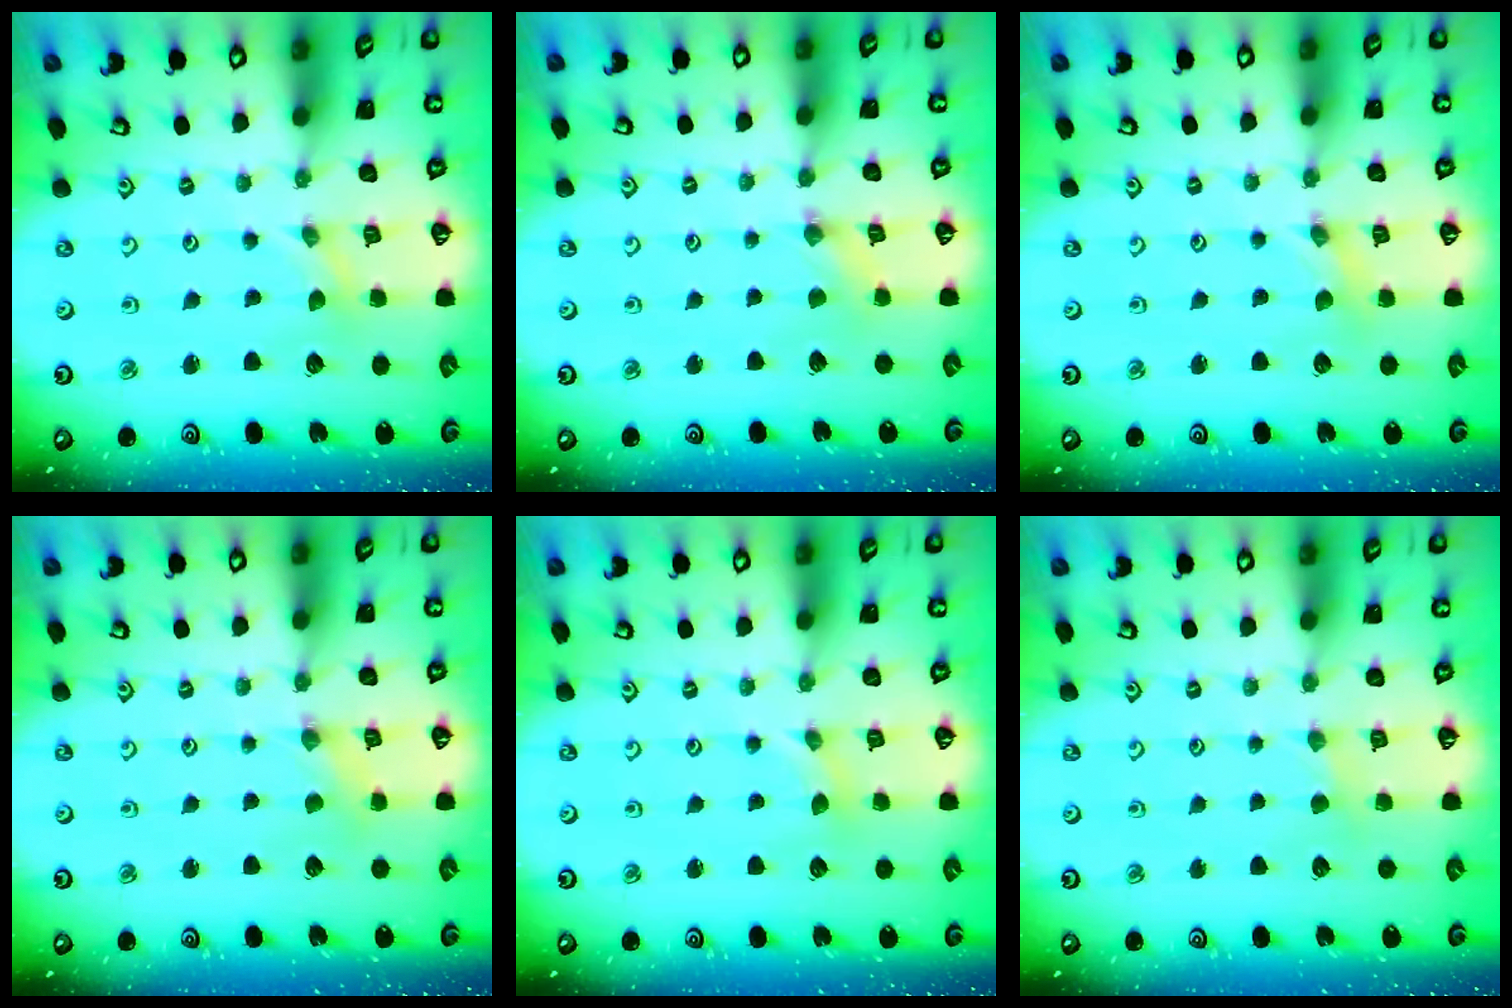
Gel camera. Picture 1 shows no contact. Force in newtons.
{"total": 0.8, "press": 0.7, "slide": 0.2}
{"total": 0.7, "press": 0.6, "slide": 0.1}
{"total": 1.6, "press": 1.6, "slide": 0.3}
{"total": 1.9, "press": 1.9, "slide": 0.4}
{"total": 2.3, "press": 2.3, "slide": 0.4}